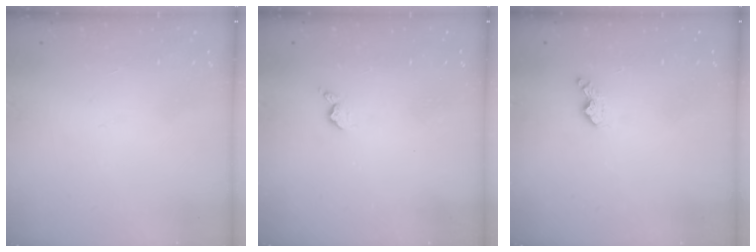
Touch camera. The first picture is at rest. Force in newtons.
{"total": 4.0, "press": 3.9, "slide": 0.6}
{"total": 3.9, "press": 3.9, "slide": 0.5}